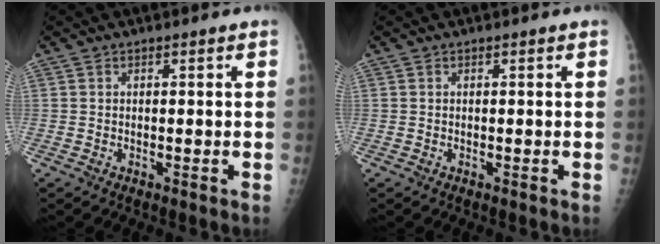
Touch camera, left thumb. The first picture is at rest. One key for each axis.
{"total": 0.0}